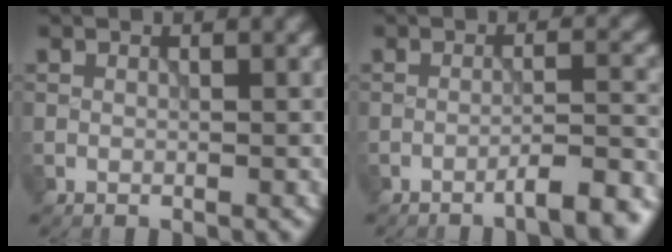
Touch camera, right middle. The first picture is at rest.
{"total": 5.0, "force": [-3.5, 0.9, 3.5], "torque": [-0.040, 0.014, -0.055]}